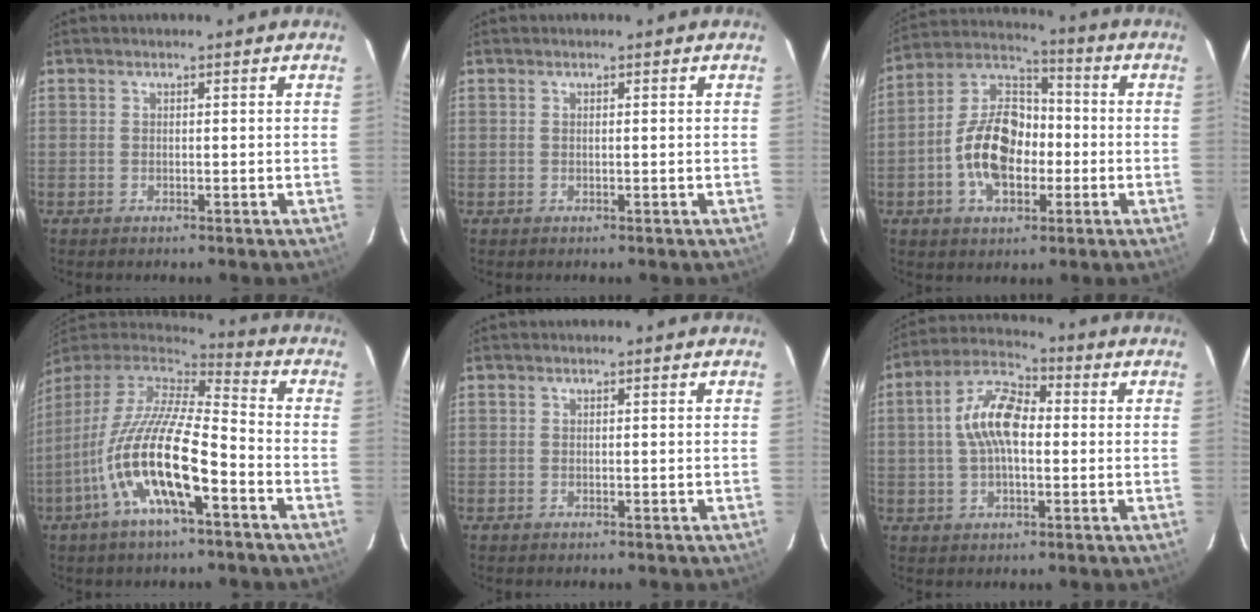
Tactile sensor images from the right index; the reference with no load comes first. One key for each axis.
{"total": 0.0}
{"total": 14.1, "fx": -3.6, "fy": 8.6, "fz": 10.6, "tx": -0.208, "ty": 0.021, "tz": -0.062}
{"total": 19.1, "fx": -7.7, "fy": 5.1, "fz": 16.8, "tx": -0.313, "ty": -0.028, "tz": -0.151}
{"total": 0.0}
{"total": 10.8, "fx": 0.6, "fy": 5.6, "fz": 9.2, "tx": -0.182, "ty": 0.024, "tz": 0.008}